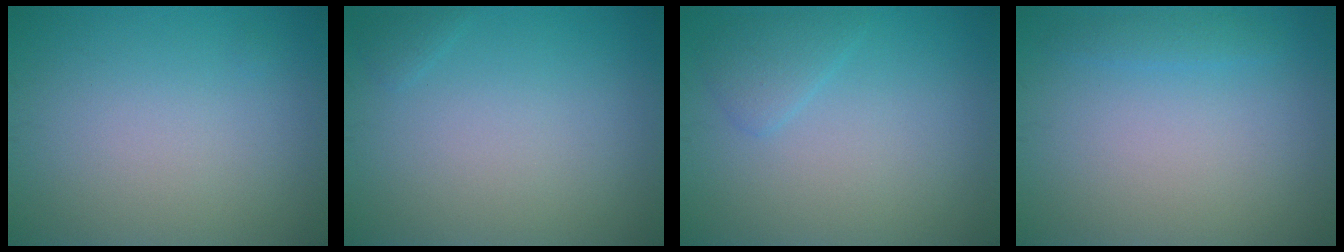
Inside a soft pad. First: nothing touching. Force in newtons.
{"total": 0.5, "press": 0.5, "slide": 0.0}
{"total": 1.6, "press": 1.6, "slide": 0.1}
{"total": 1.0, "press": 1.0, "slide": 0.1}